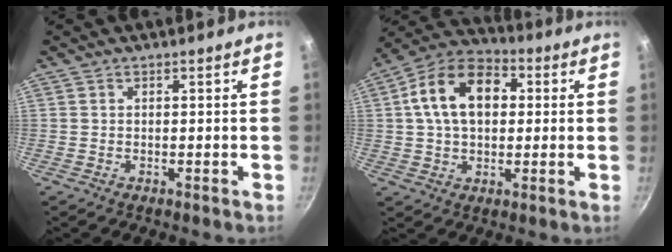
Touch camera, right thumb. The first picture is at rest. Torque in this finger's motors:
{"motor_torque": [0.47, 3.06, 1.34, 0.08, 0.43]}